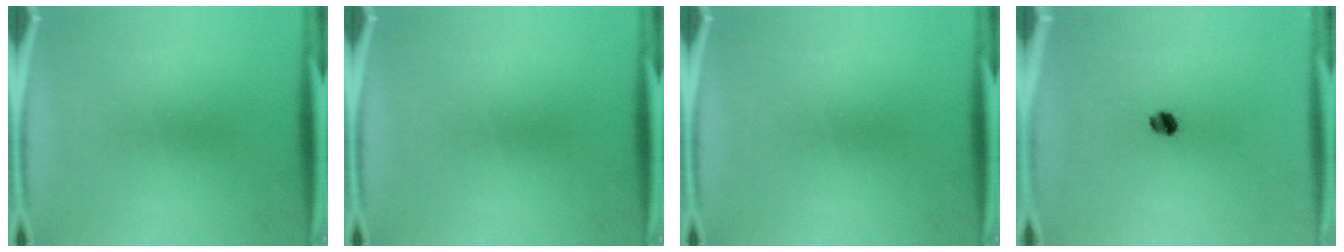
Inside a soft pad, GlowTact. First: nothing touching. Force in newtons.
{"total": 0.0}
{"total": 0.0}
{"total": 3.0}